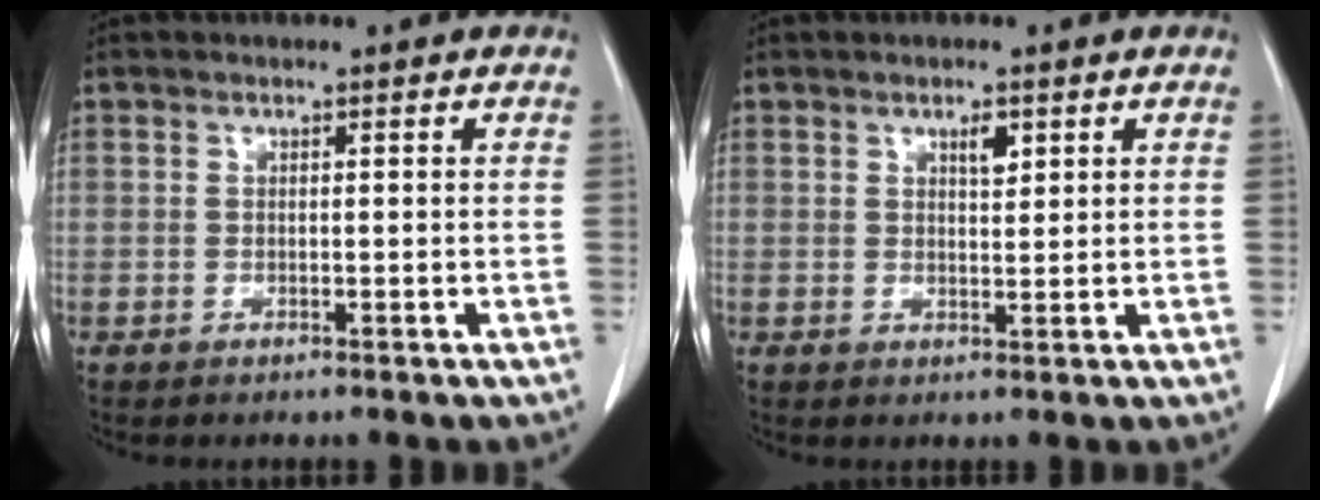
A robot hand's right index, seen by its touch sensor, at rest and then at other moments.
{"total": 2.2, "force": [1.2, 0.8, 1.7], "torque": [-0.025, -0.003, 0.020]}